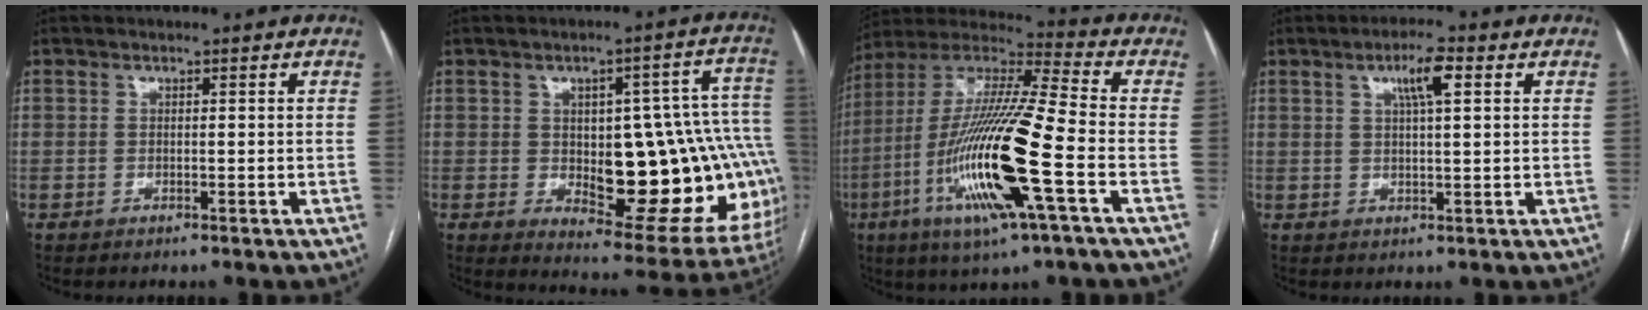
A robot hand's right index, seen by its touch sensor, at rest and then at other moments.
{"total": 23.5, "force": [-2.1, 8.5, 21.8], "torque": [-0.187, 0.032, 0.000]}
{"total": 21.4, "force": [-6.5, 1.3, 20.3], "torque": [-0.430, -0.024, -0.127]}
{"total": 5.0, "force": [2.1, 0.6, 4.5], "torque": [-0.083, 0.007, 0.036]}